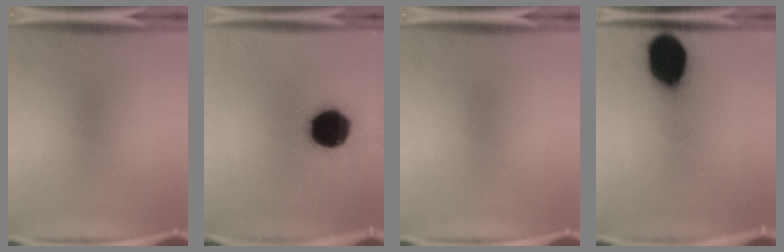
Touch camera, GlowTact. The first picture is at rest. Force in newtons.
{"total": 19.1}
{"total": 0.0}
{"total": 19.8}